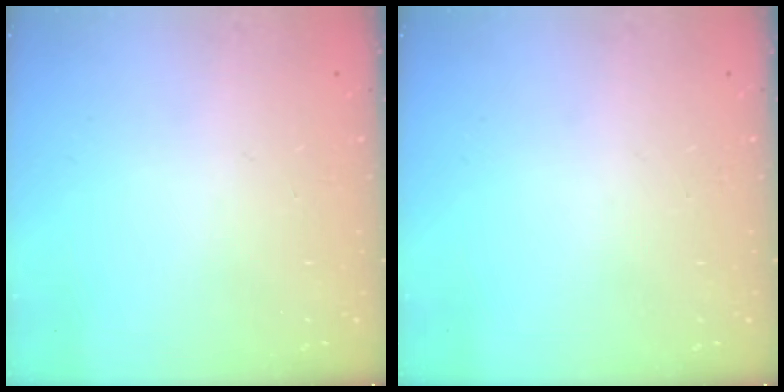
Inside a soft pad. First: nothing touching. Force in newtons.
{"total": 0.0}